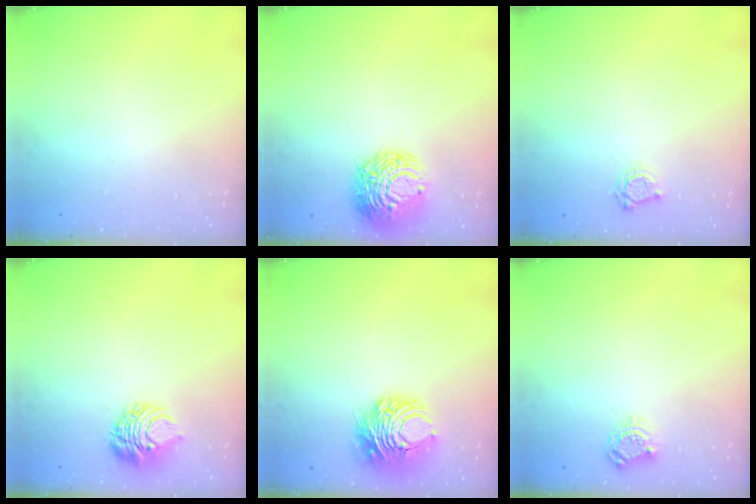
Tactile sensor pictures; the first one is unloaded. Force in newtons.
{"total": 11.7, "press": 11.6, "slide": 1.3}
{"total": 4.7, "press": 4.7, "slide": 0.5}
{"total": 8.2, "press": 8.2, "slide": 0.8}
{"total": 10.5, "press": 10.4, "slide": 0.6}
{"total": 5.2, "press": 5.2, "slide": 0.3}